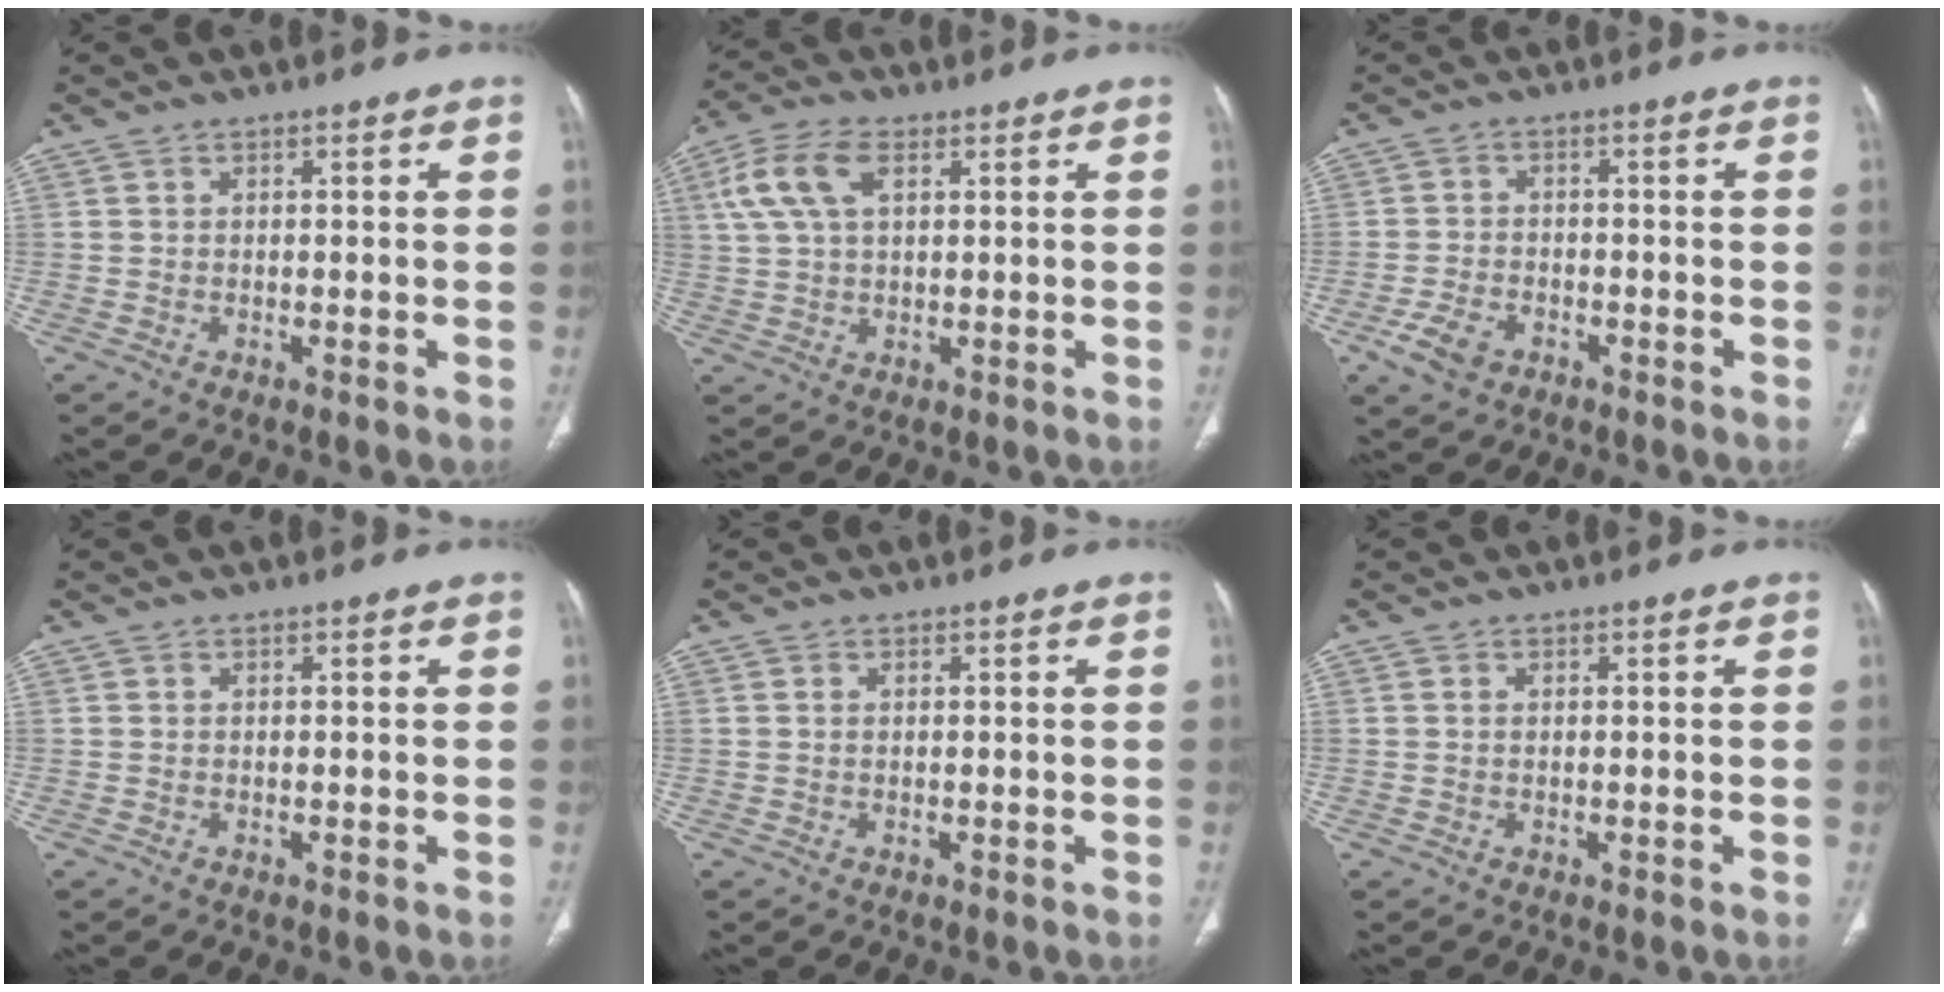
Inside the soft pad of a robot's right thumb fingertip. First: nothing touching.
{"total": 9.0, "force": [3.3, 4.7, 6.9], "torque": [-0.151, 0.013, 0.064]}
{"total": 5.3, "force": [-2.8, 3.4, 2.9], "torque": [-0.058, 0.011, -0.048]}
{"total": 0.0}
{"total": 0.0}
{"total": 0.0}